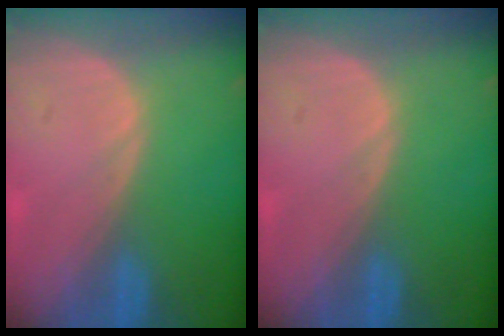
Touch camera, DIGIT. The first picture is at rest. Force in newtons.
{"total": 0.0}